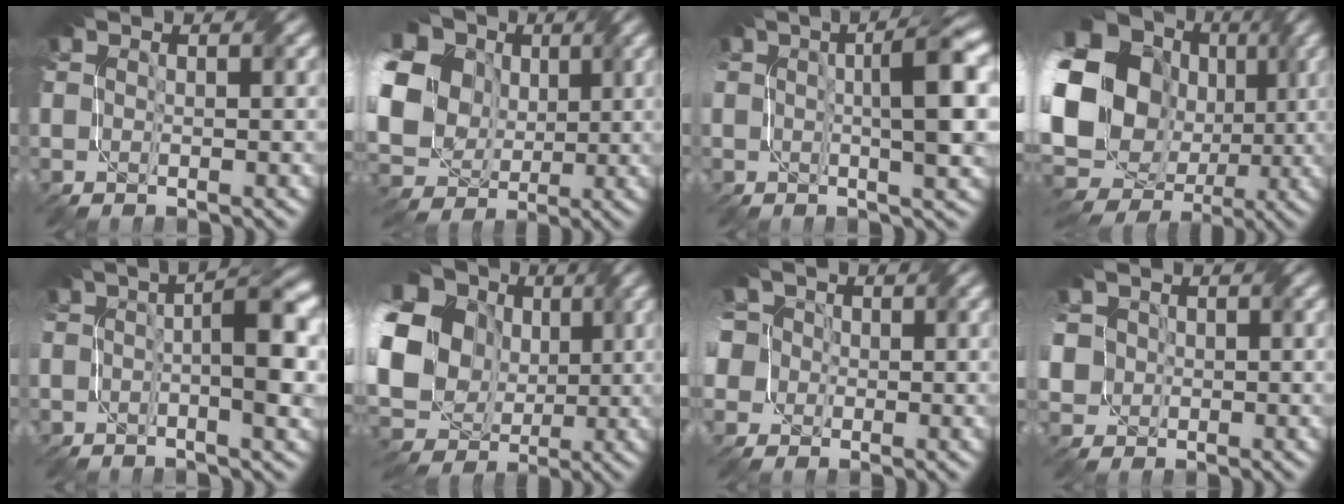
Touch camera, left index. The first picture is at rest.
{"total": 18.3, "force": [4.6, 15.5, 8.5], "torque": [-0.234, 0.032, 0.054]}
{"total": 6.5, "force": [1.0, 1.4, 6.2], "torque": [-0.083, 0.020, 0.009]}
{"total": 20.7, "force": [1.4, 17.4, 11.0], "torque": [-0.229, -0.002, -0.005]}
{"total": 5.4, "force": [-0.5, 1.3, 5.2], "torque": [-0.083, 0.013, -0.014]}
{"total": 21.2, "force": [3.8, 18.6, 9.6], "torque": [-0.249, 0.035, 0.019]}
{"total": 7.7, "force": [1.3, 6.9, 3.2], "torque": [-0.081, 0.044, -0.034]}
{"total": 5.5, "force": [1.2, 4.9, 2.0], "torque": [-0.057, 0.030, -0.005]}